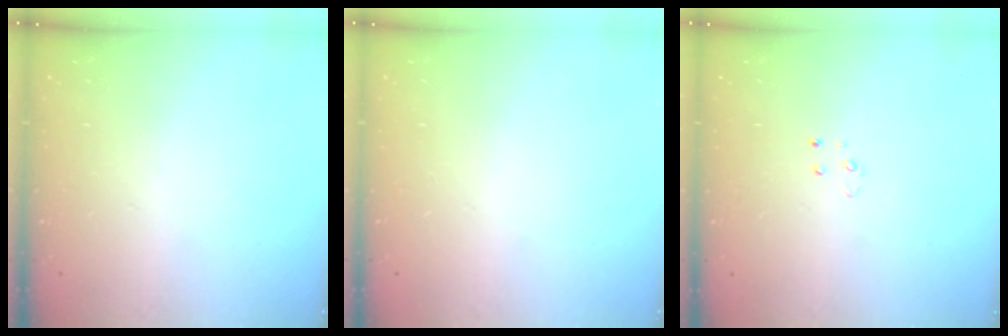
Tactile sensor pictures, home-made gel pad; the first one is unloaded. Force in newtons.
{"total": 0.0}
{"total": 2.6, "press": 2.6, "slide": 0.2}